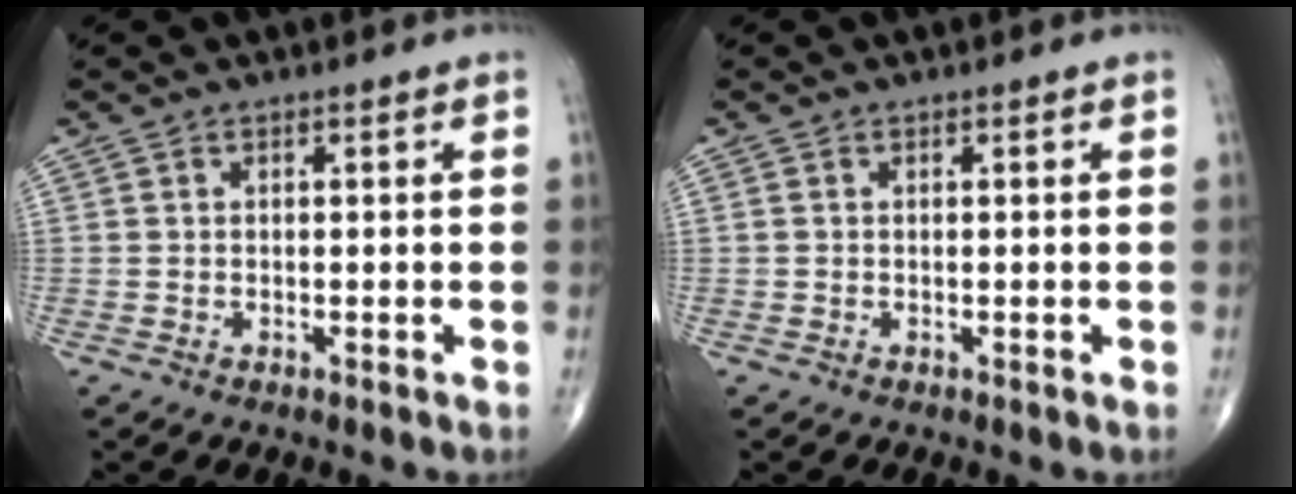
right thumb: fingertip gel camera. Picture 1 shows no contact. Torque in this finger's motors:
{"motor_torque": [-0.20, 0.08, -0.15, -0.07, 0.03]}